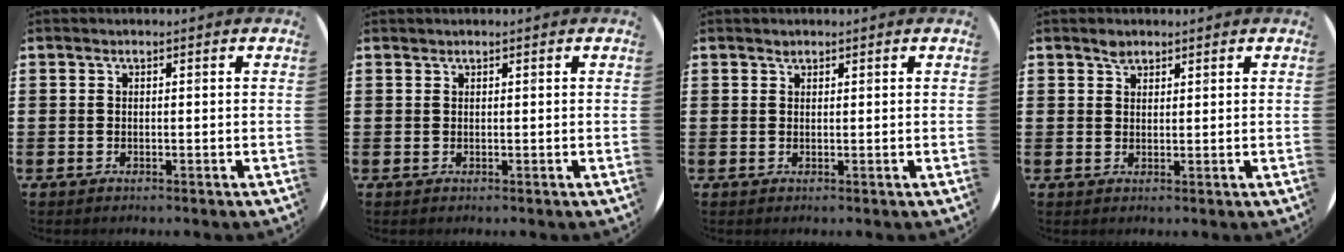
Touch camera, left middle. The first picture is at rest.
{"total": 0.0}
{"total": 0.6, "force": [0.6, 0.2, 0.0], "torque": [0.000, 0.003, 0.011]}
{"total": 1.5, "force": [1.3, 0.7, 0.2], "torque": [0.002, -0.002, 0.023]}